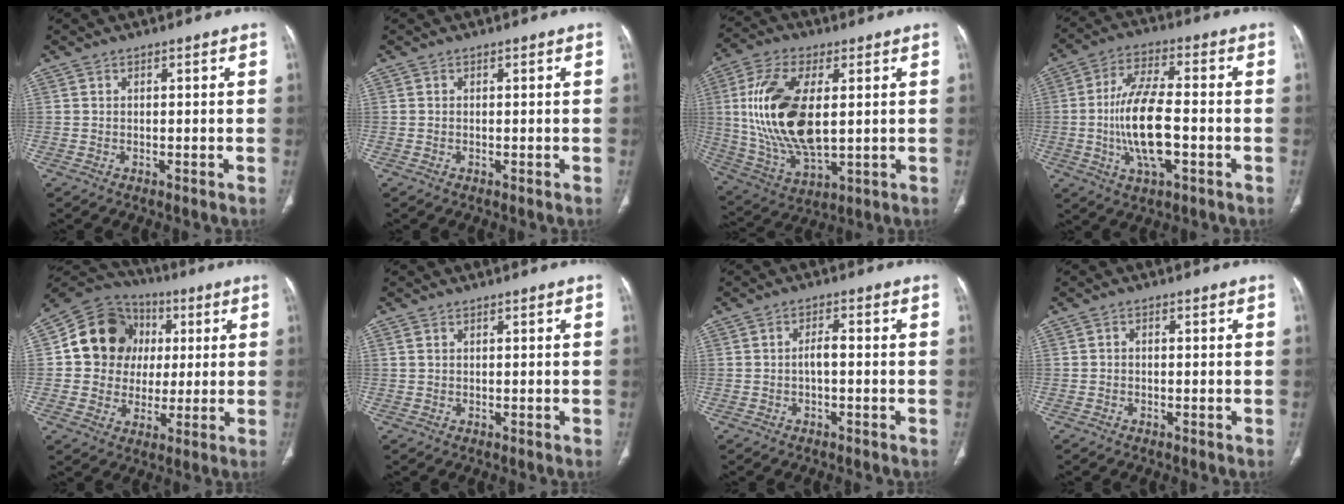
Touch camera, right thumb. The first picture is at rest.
{"total": 0.0}
{"total": 19.7, "force": [2.4, 9.7, 17.0], "torque": [-0.348, -0.013, 0.052]}
{"total": 13.8, "force": [-2.3, 5.4, 12.5], "torque": [-0.243, 0.013, -0.043]}
{"total": 15.5, "force": [2.6, 13.8, 6.6], "torque": [-0.077, 0.016, 0.044]}
{"total": 0.7, "force": [0.4, 0.4, 0.4], "torque": [-0.012, 0.009, 0.011]}
{"total": 2.2, "force": [-0.4, 0.8, 2.0], "torque": [-0.036, 0.011, -0.007]}
{"total": 0.6, "force": [-0.2, 0.5, 0.4], "torque": [-0.004, 0.001, -0.007]}